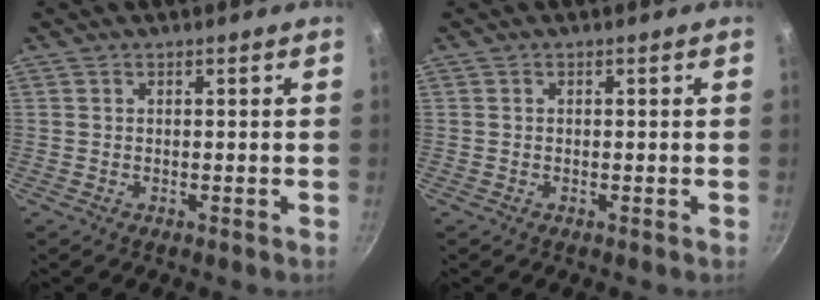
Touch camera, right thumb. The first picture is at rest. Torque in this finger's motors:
{"motor_torque": [-0.30, 0.05, -0.21, -0.20, -0.01]}